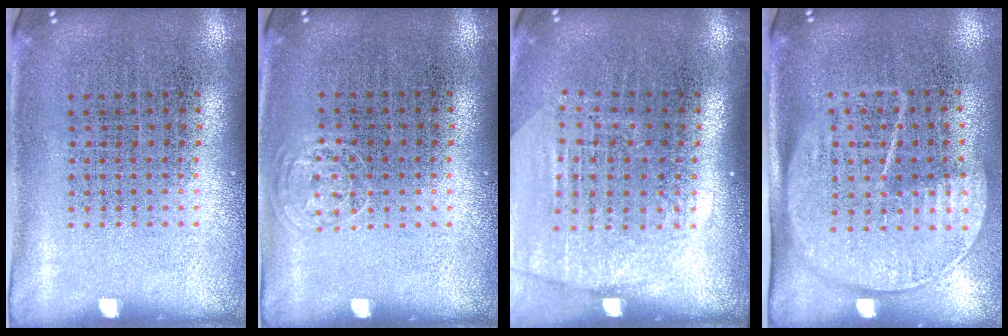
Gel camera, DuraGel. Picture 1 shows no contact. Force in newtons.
{"total": 0.6, "press": 0.6, "slide": 0.3}
{"total": 1.8, "press": 1.6, "slide": 0.7}
{"total": 1.8, "press": 1.4, "slide": 1.0}